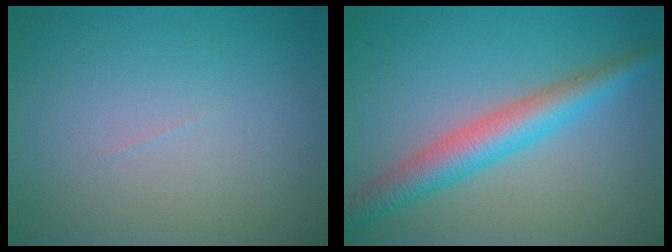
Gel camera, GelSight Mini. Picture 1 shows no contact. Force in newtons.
{"total": 5.0, "press": 5.0, "slide": 0.1}